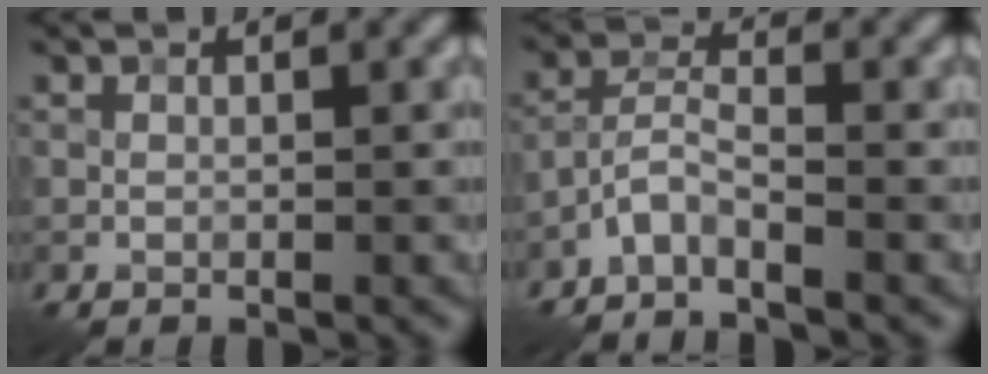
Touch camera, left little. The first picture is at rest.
{"total": 2.7, "force": [-2.2, 0.5, 1.6], "torque": [-0.035, 0.007, -0.052]}